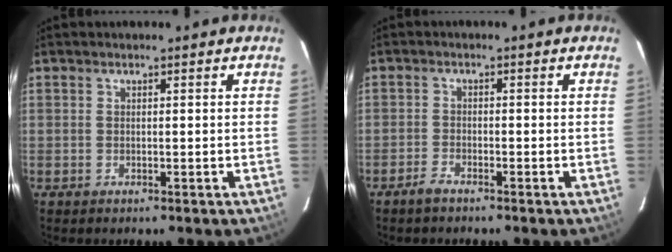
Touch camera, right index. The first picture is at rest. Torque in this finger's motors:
{"motor_torque": [0.10, -0.02, 0.06, 0.00]}